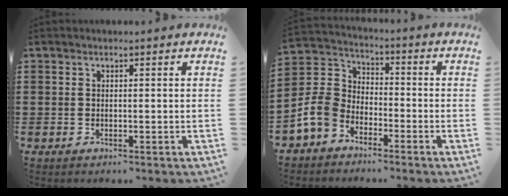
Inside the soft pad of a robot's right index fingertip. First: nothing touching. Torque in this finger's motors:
{"motor_torque": [0.66, 0.84, -0.27, -0.21]}